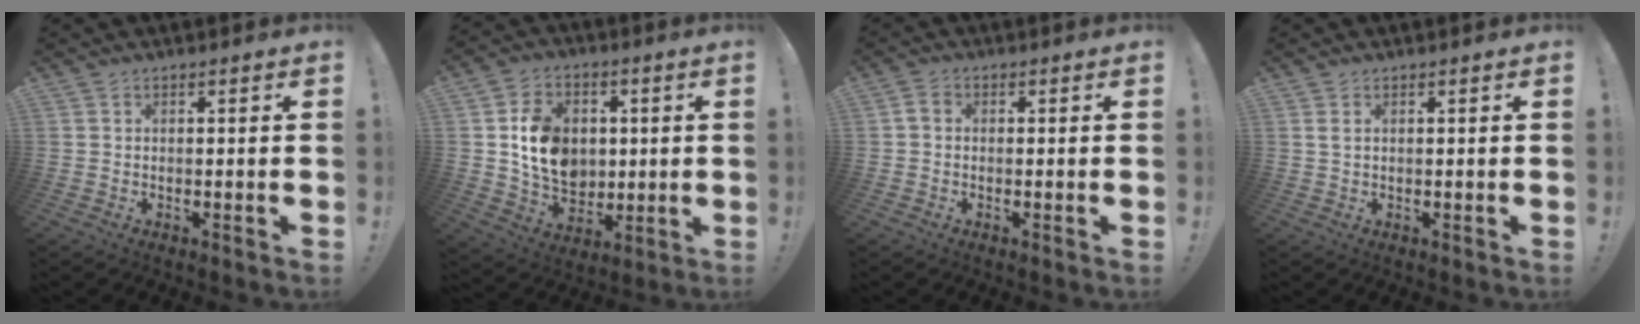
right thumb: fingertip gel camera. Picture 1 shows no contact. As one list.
[{"total": 14.0, "force": [1.2, 11.9, 7.3], "torque": [-0.111, 0.001, 0.034]}, {"total": 2.3, "force": [-0.2, 1.8, 1.4], "torque": [-0.024, 0.007, -0.002]}, {"total": 1.2, "force": [0.6, 0.3, 1.0], "torque": [-0.022, 0.002, 0.010]}]